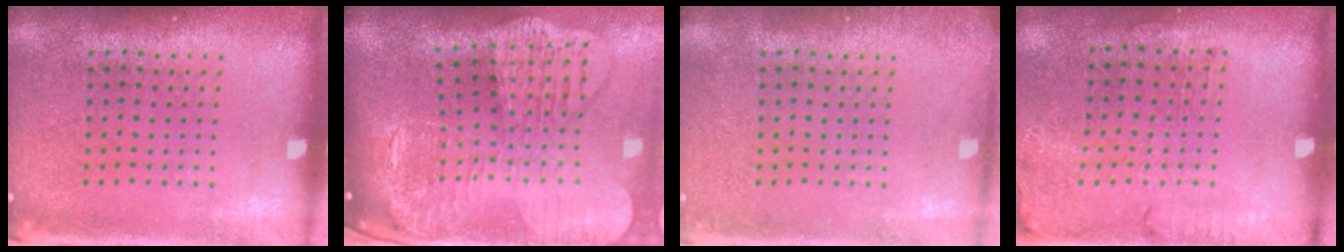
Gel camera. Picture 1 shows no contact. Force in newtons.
{"total": 4.4, "press": 3.3, "slide": 2.8}
{"total": 1.1, "press": 1.0, "slide": 0.2}
{"total": 1.7, "press": 1.2, "slide": 1.2}